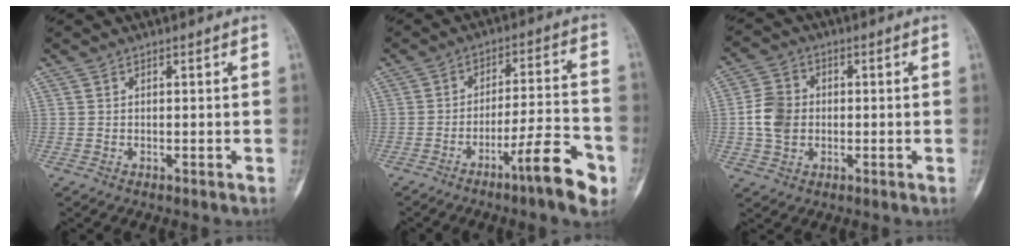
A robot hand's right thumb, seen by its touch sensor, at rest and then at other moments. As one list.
[{"total": 12.1, "force": [-6.4, 1.9, 10.0], "torque": [-0.144, 0.041, -0.098]}, {"total": 7.6, "force": [-0.4, 6.1, 4.5], "torque": [-0.072, 0.010, -0.013]}]